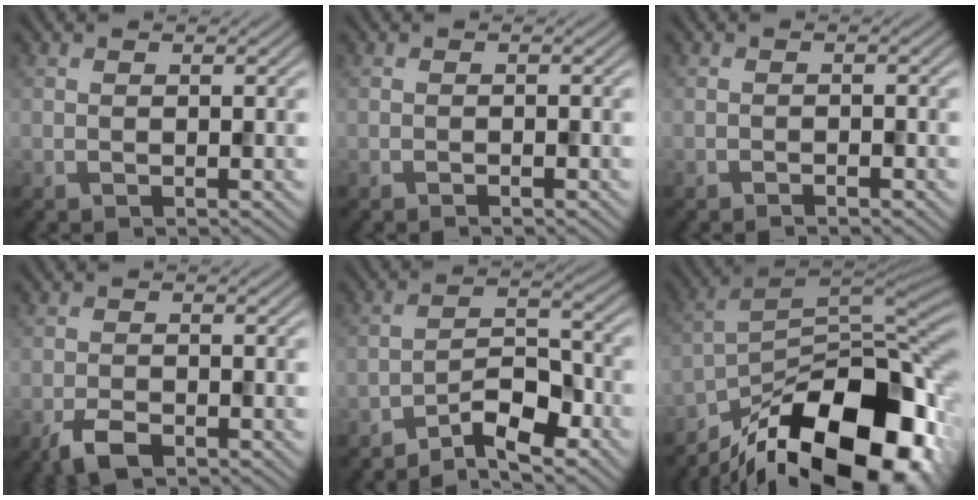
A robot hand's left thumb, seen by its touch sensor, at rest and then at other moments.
{"total": 0.5, "force": [-0.4, 0.0, 0.3], "torque": [-0.004, 0.002, -0.007]}
{"total": 0.8, "force": [-0.7, 0.0, 0.5], "torque": [-0.007, 0.002, -0.013]}
{"total": 3.3, "force": [-2.1, 1.4, 2.0], "torque": [-0.041, -0.004, -0.045]}
{"total": 6.5, "force": [-5.0, 1.8, 3.9], "torque": [-0.061, 0.013, -0.098]}
{"total": 19.1, "force": [-12.4, 8.1, 12.0], "torque": [-0.202, -0.042, -0.192]}